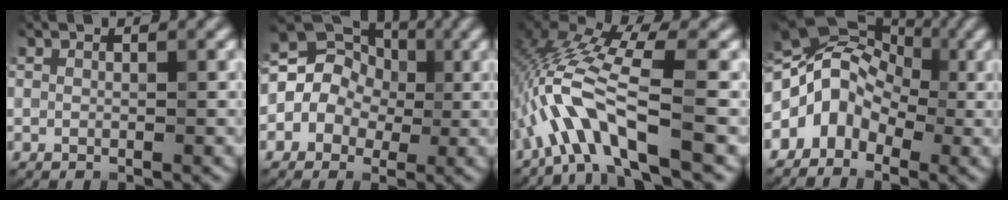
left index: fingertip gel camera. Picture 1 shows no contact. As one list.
[{"total": 7.2, "force": [0.0, 6.5, 3.1], "torque": [-0.033, 0.034, -0.034]}, {"total": 7.2, "force": [-2.9, 1.6, 6.4], "torque": [-0.133, 0.016, -0.062]}, {"total": 5.3, "force": [-1.9, 4.0, 2.9], "torque": [-0.039, 0.012, -0.049]}]